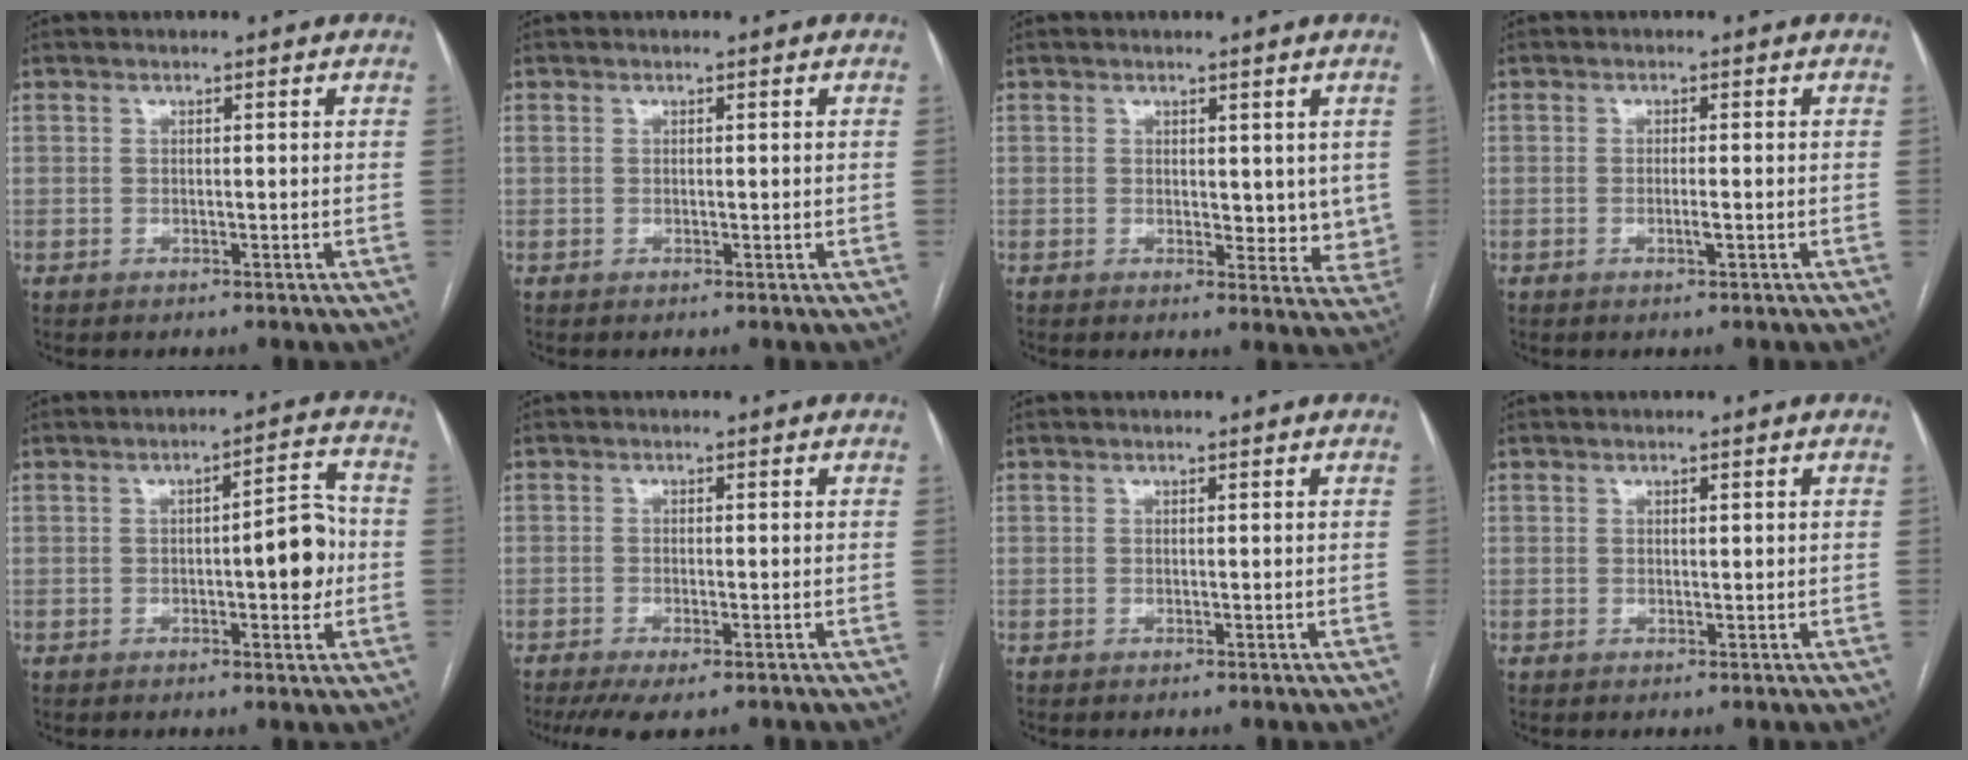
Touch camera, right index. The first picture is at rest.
{"total": 0.7, "force": [0.0, 0.3, 0.6], "torque": [-0.018, 0.006, 0.004]}
{"total": 5.1, "force": [0.8, 3.1, 4.1], "torque": [-0.033, -0.012, 0.012]}
{"total": 1.6, "force": [-0.6, -0.1, 1.4], "torque": [-0.029, -0.002, -0.011]}
{"total": 7.3, "force": [-0.9, 1.9, 7.0], "torque": [-0.088, 0.017, -0.011]}
{"total": 6.3, "force": [-4.6, 1.4, 4.0], "torque": [-0.061, -0.014, -0.073]}
{"total": 0.0}
{"total": 0.5, "force": [0.2, 0.2, 0.5], "torque": [-0.008, 0.000, 0.003]}